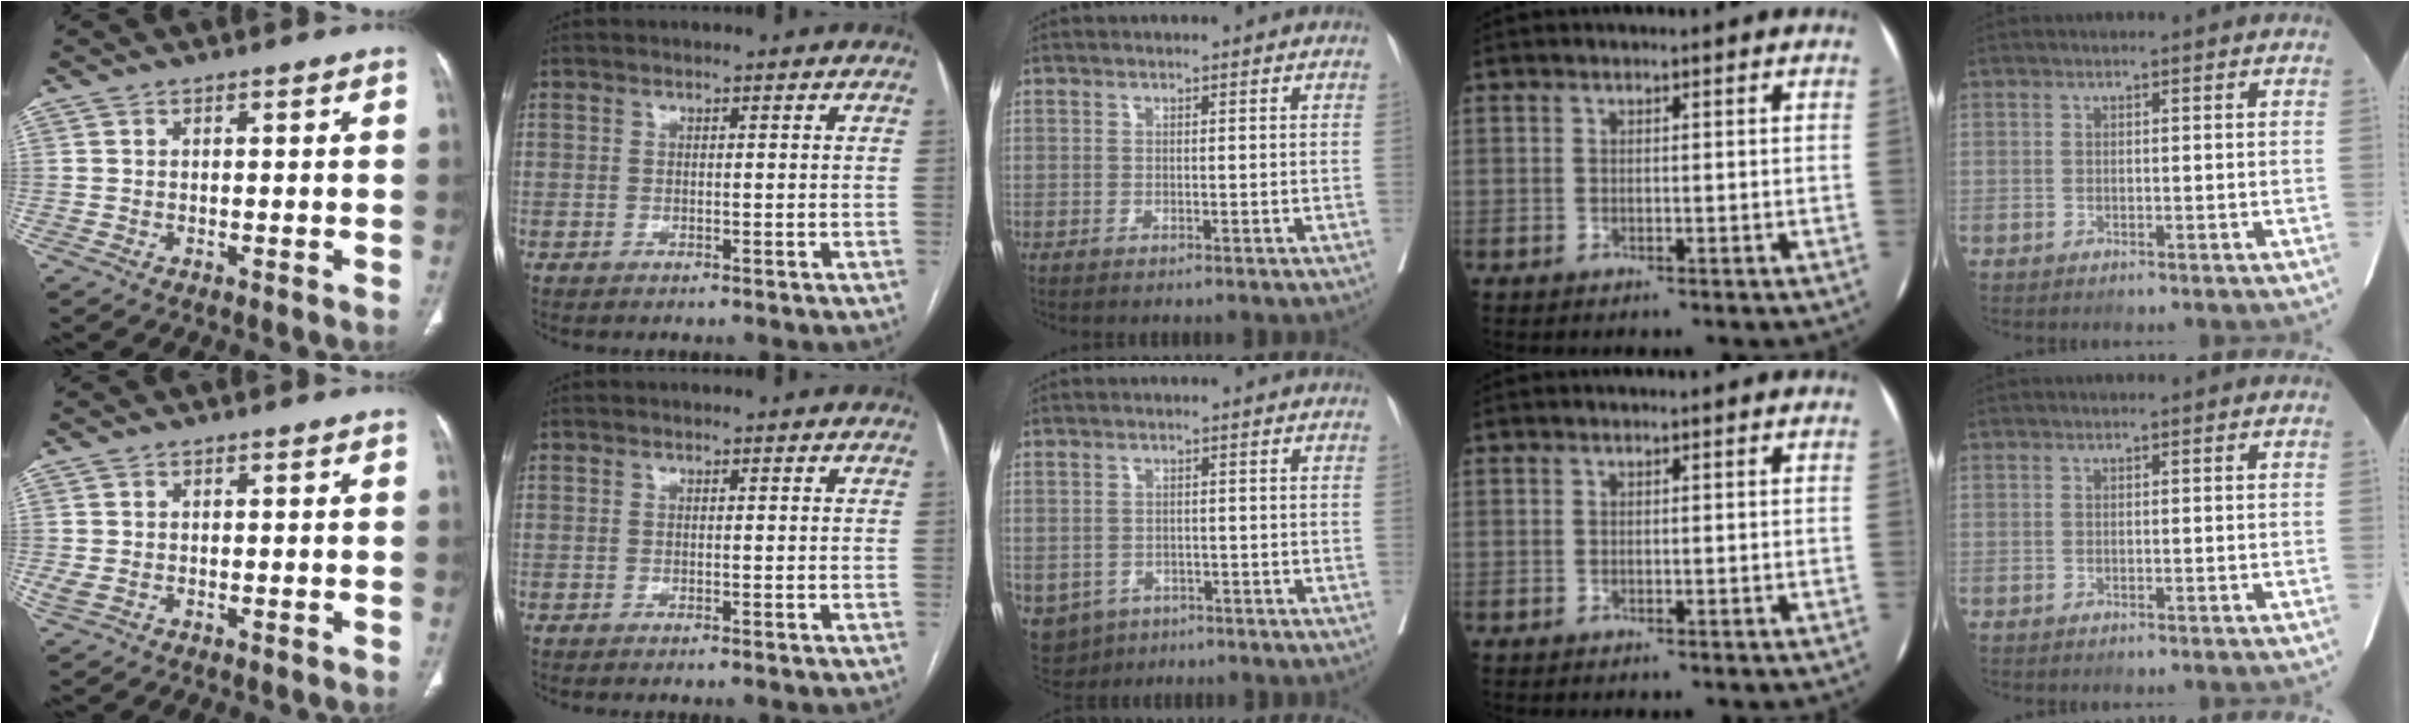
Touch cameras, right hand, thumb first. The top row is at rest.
{"thumb": {"total": 2.1, "force": [-0.2, 1.5, 1.6], "torque": [-0.050, 0.004, -0.001]}, "middle": {"total": 6.2, "force": [-3.3, 5.0, 1.3], "torque": [-0.026, 0.002, -0.044]}}